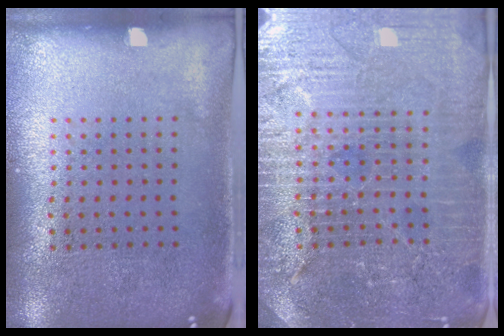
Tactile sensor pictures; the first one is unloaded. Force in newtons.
{"total": 4.4, "press": 4.2, "slide": 1.5}